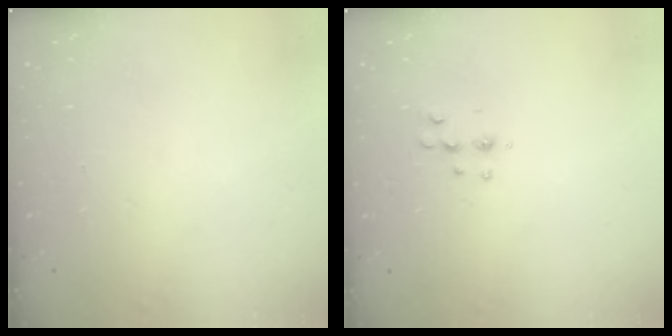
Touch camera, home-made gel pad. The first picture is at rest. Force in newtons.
{"total": 5.2, "press": 5.0, "slide": 1.1}